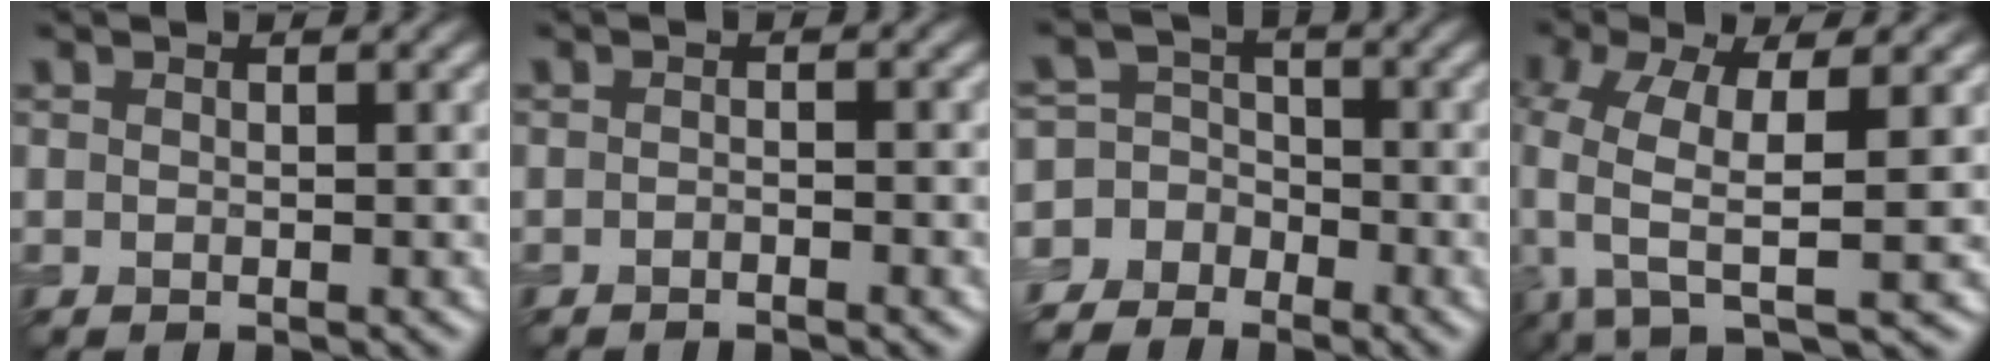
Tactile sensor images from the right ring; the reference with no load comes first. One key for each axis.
{"total": 0.9, "fx": -0.7, "fy": 0.1, "fz": 0.6, "tx": -0.010, "ty": -0.001, "tz": -0.012}
{"total": 7.6, "fx": -4.6, "fy": 6.0, "fz": 0.5, "tx": -0.002, "ty": 0.003, "tz": -0.093}
{"total": 8.4, "fx": -0.9, "fy": 3.5, "fz": 7.6, "tx": -0.174, "ty": -0.015, "tz": -0.022}